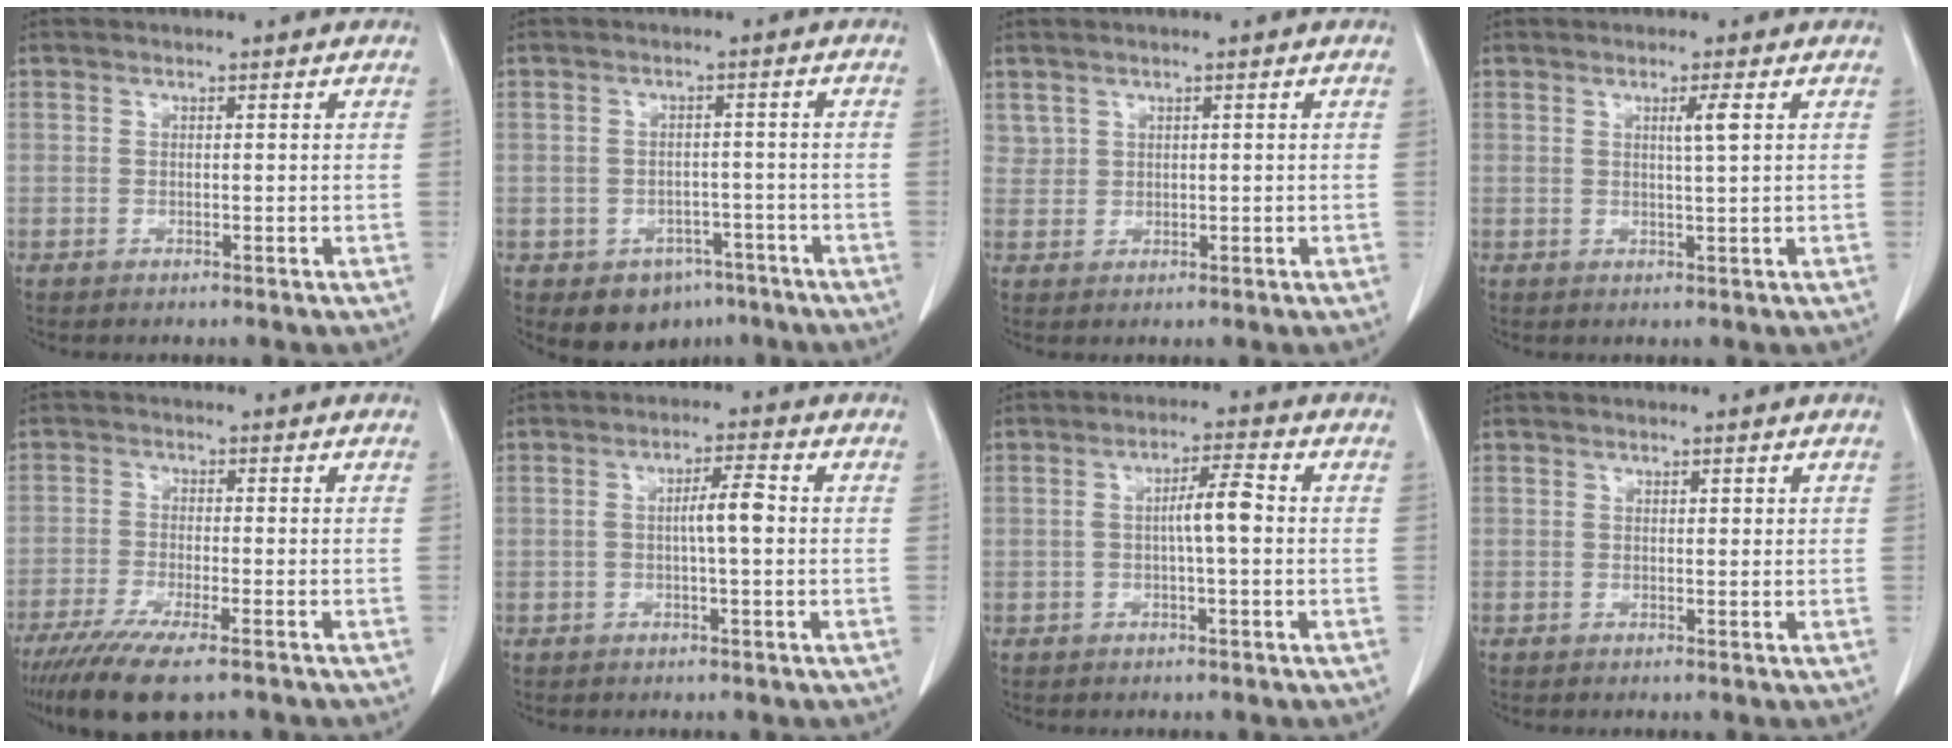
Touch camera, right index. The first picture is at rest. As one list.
[{"total": 6.9, "force": [-4.4, 4.8, 2.2], "torque": [-0.017, 0.011, -0.053]}, {"total": 1.6, "force": [1.0, 1.2, 0.2], "torque": [0.002, 0.005, 0.020]}, {"total": 2.3, "force": [0.8, -0.3, 2.1], "torque": [-0.036, -0.003, 0.014]}, {"total": 10.8, "force": [-8.0, 1.6, 7.1], "torque": [-0.111, -0.023, -0.125]}, {"total": 4.4, "force": [-0.1, 0.5, 4.4], "torque": [-0.076, 0.012, -0.002]}, {"total": 5.0, "force": [-0.2, 0.6, 4.9], "torque": [-0.085, 0.014, -0.003]}, {"total": 0.7, "force": [0.3, 0.4, 0.5], "torque": [-0.004, -0.001, 0.005]}]